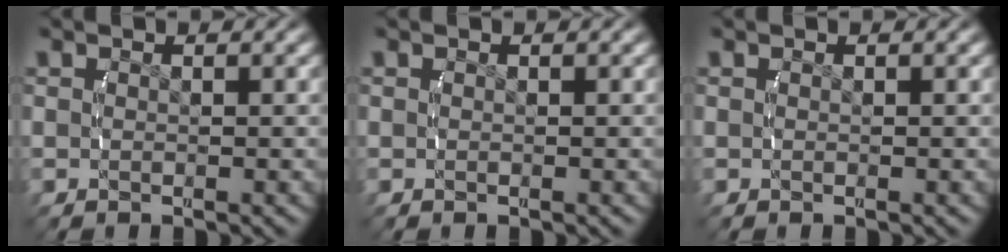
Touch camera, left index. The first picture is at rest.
{"total": 0.0}
{"total": 0.0}